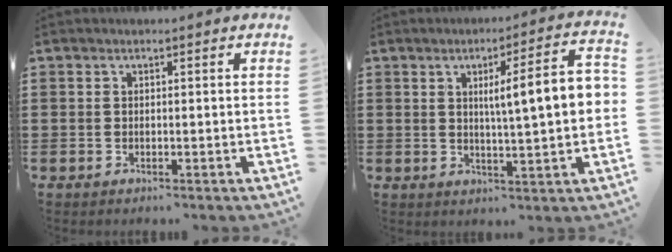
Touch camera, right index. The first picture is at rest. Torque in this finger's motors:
{"motor_torque": [1.61, -0.53, 0.36, 0.20]}